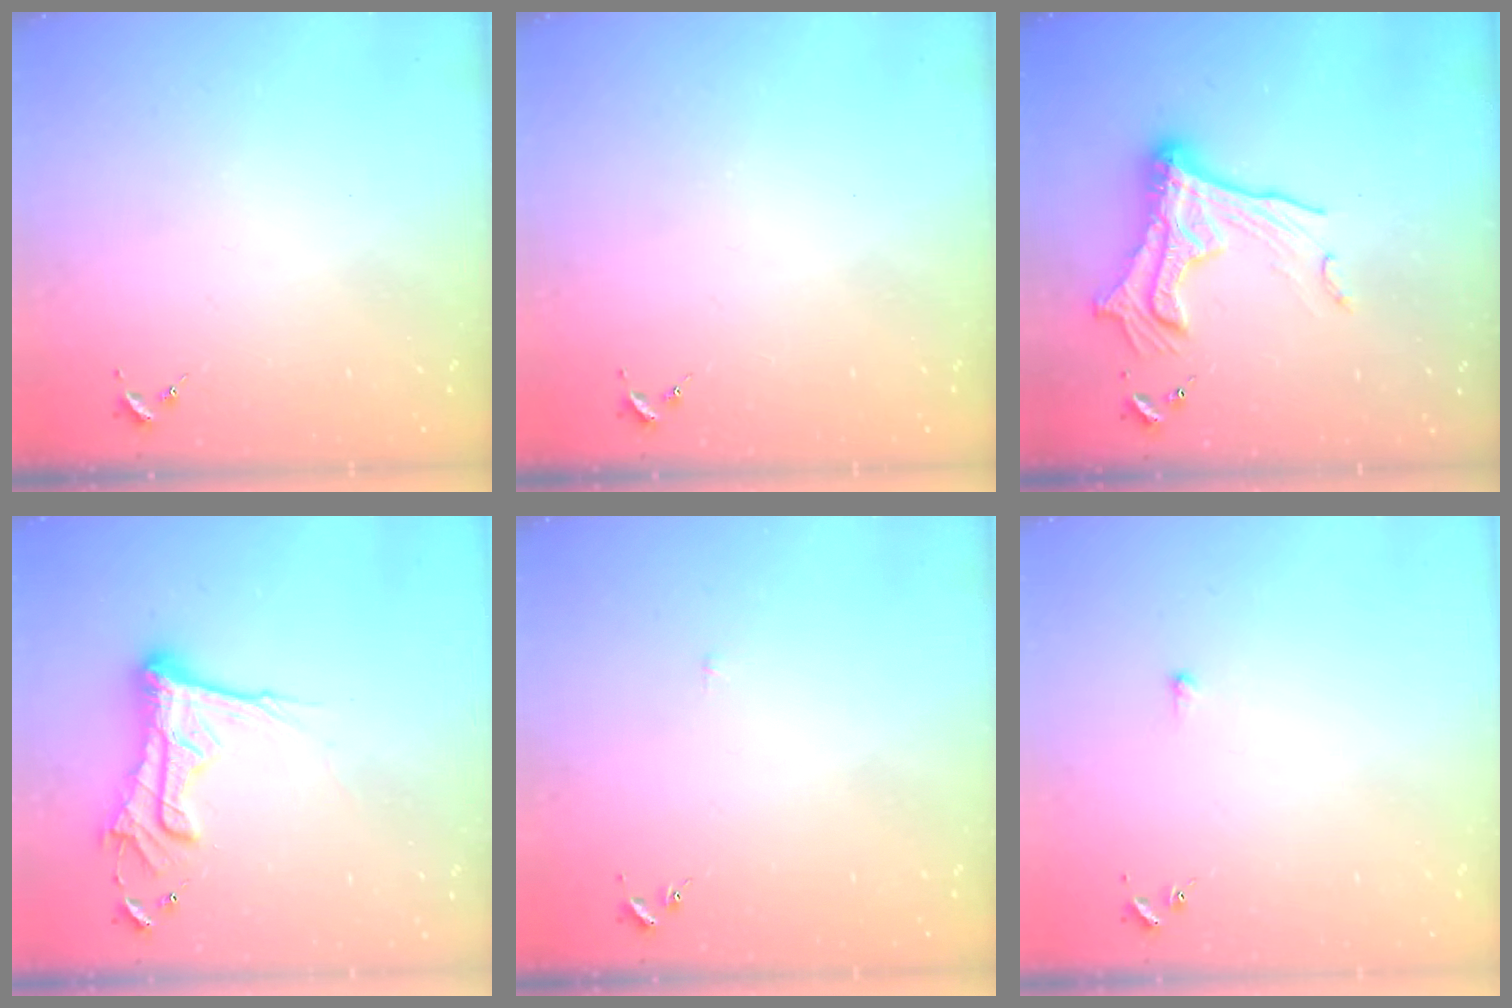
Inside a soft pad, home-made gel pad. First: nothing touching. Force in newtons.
{"total": 0.0}
{"total": 19.2, "press": 19.1, "slide": 2.0}
{"total": 15.5, "press": 15.4, "slide": 1.4}
{"total": 1.8, "press": 1.8, "slide": 0.3}
{"total": 2.9, "press": 2.8, "slide": 0.6}